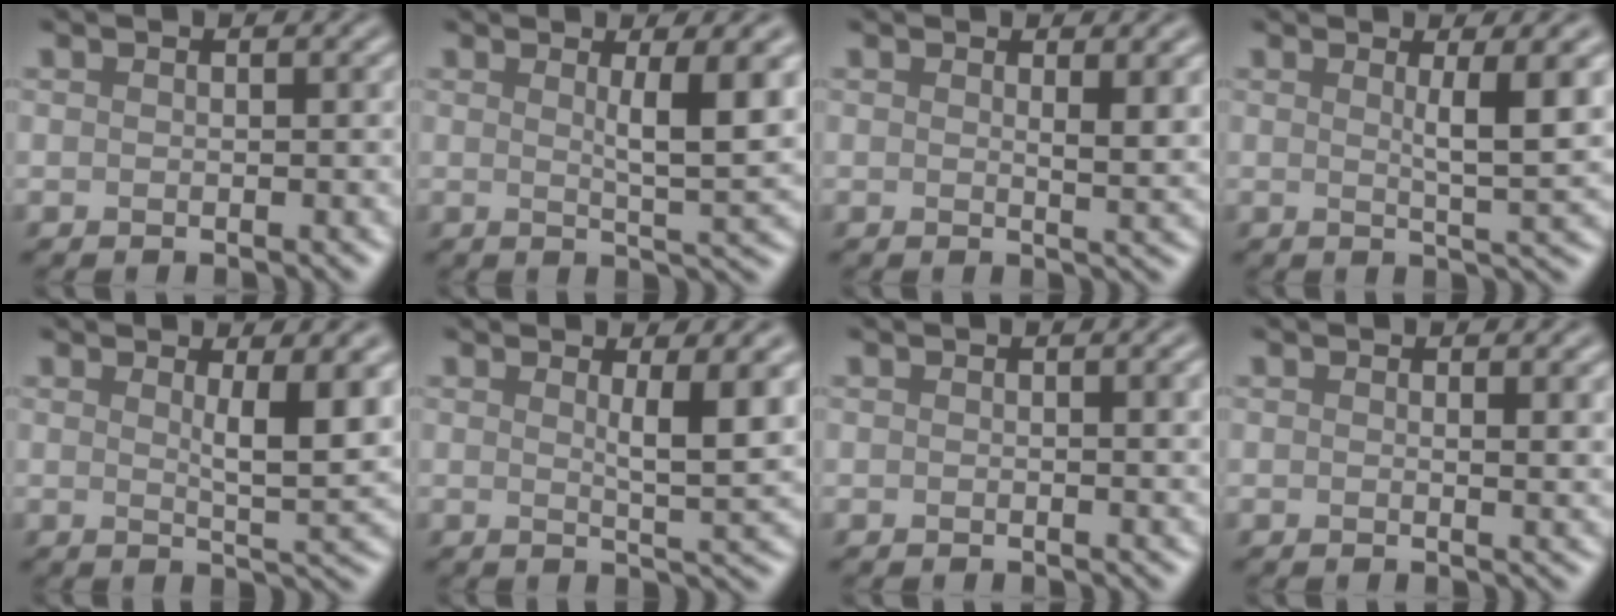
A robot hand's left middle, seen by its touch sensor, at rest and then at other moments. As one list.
[{"total": 4.8, "force": [1.2, 0.8, 4.6], "torque": [-0.061, -0.001, 0.024]}, {"total": 2.0, "force": [0.8, 0.4, 1.7], "torque": [-0.013, 0.001, 0.017]}, {"total": 4.3, "force": [0.9, 0.7, 4.1], "torque": [-0.054, 0.000, 0.020]}, {"total": 4.4, "force": [1.2, 0.9, 4.2], "torque": [-0.055, -0.005, 0.026]}, {"total": 4.0, "force": [1.1, 0.7, 3.8], "torque": [-0.048, -0.004, 0.023]}, {"total": 1.5, "force": [0.2, 0.3, 1.4], "torque": [-0.011, 0.007, 0.006]}, {"total": 1.2, "force": [0.4, 0.3, 1.1], "torque": [-0.004, 0.003, 0.009]}]